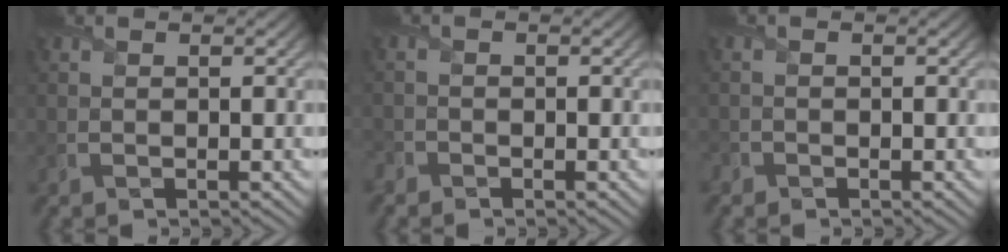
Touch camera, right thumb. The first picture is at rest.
{"total": 1.2, "force": [-1.1, 0.5, 0.1], "torque": [-0.003, -0.003, -0.027]}
{"total": 0.9, "force": [-0.7, 0.5, 0.0], "torque": [-0.001, -0.003, -0.017]}